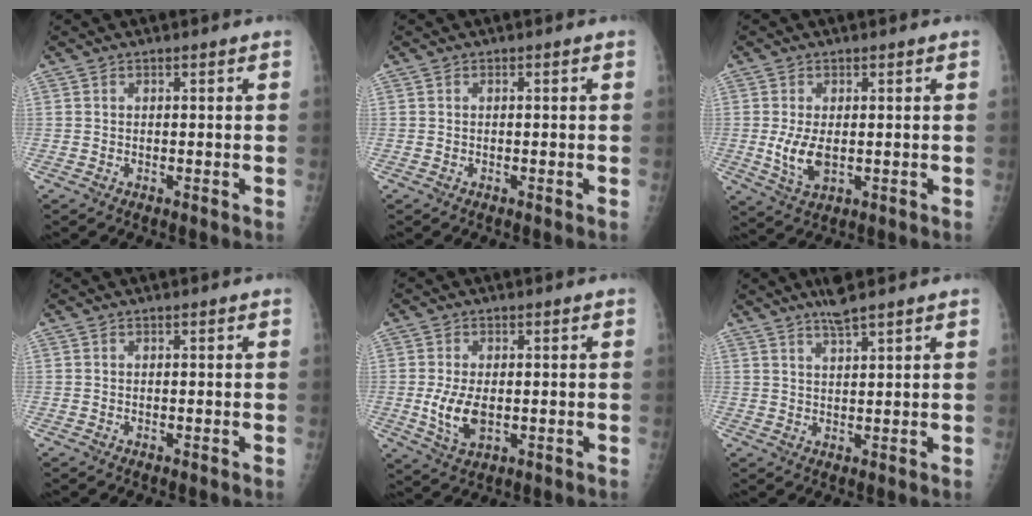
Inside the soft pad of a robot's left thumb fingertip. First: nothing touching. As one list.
[{"total": 0.0}, {"total": 5.6, "force": [-0.1, 2.8, 4.8], "torque": [-0.093, -0.015, 0.007]}, {"total": 0.0}, {"total": 6.3, "force": [-0.6, 3.3, 5.3], "torque": [-0.102, -0.014, -0.003]}, {"total": 4.3, "force": [3.4, 0.3, 2.6], "torque": [-0.043, -0.011, 0.064]}]